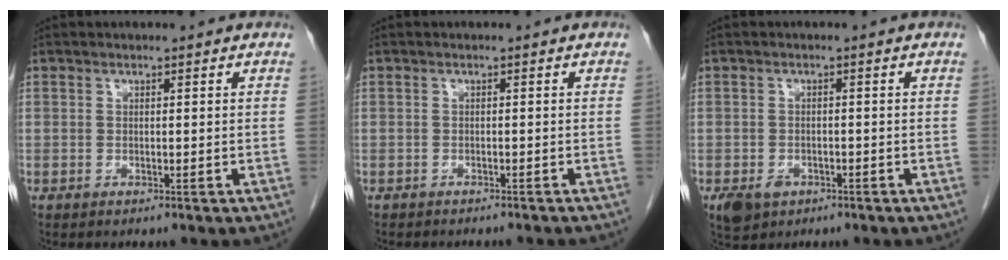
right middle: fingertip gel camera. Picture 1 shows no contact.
{"total": 5.8, "force": [-5.1, 1.6, 2.2], "torque": [-0.025, -0.003, -0.057]}
{"total": 3.7, "force": [-2.0, 2.7, 1.6], "torque": [-0.028, -0.001, -0.024]}